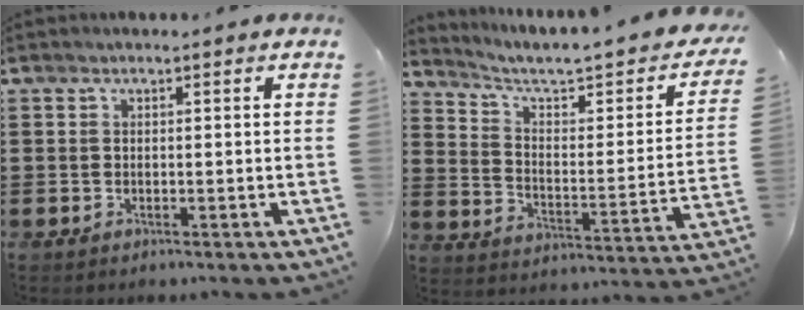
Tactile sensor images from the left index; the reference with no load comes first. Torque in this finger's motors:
{"motor_torque": [2.14, 0.00, 0.16, 0.08]}